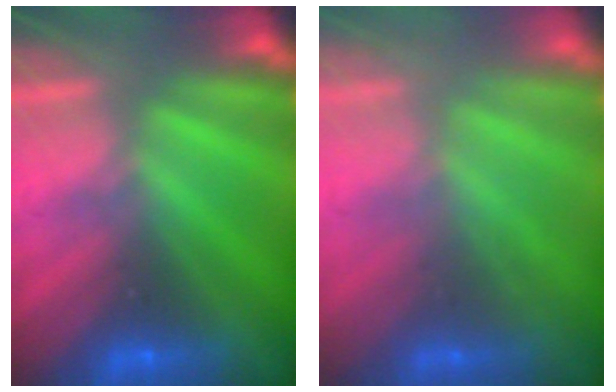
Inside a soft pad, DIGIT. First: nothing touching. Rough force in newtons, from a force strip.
{"total": 2.1}